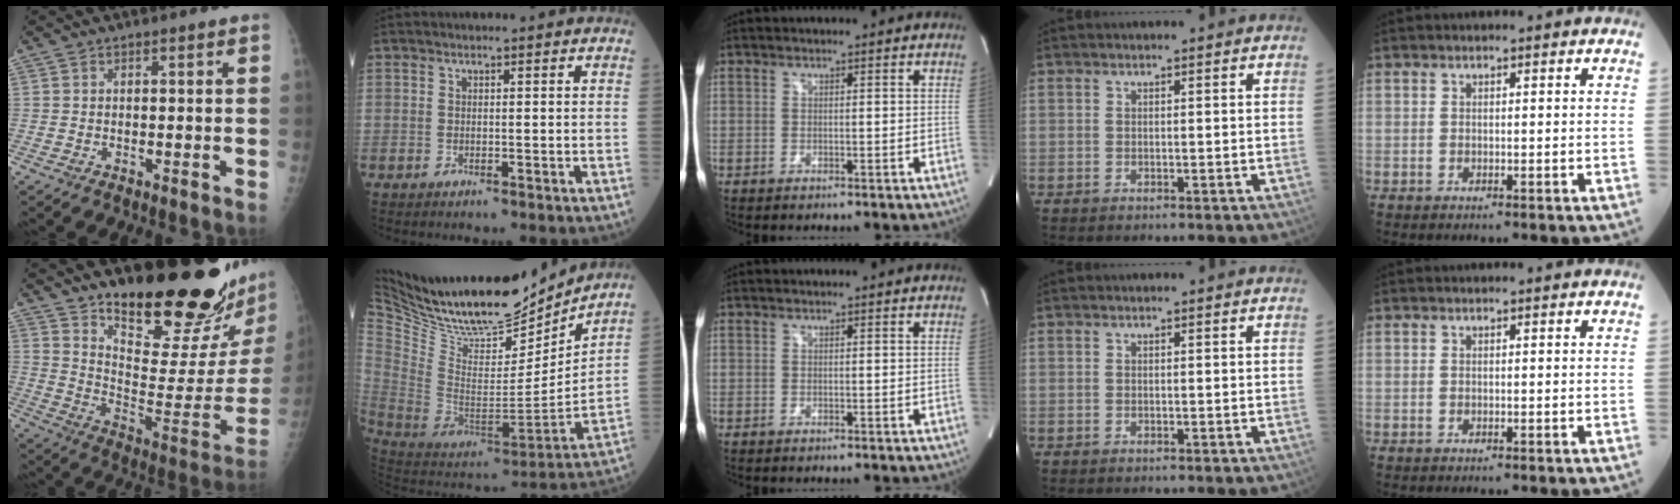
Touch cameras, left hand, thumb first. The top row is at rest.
{"thumb": {"total": 25.2, "force": [20.5, 5.5, 13.7], "torque": [-0.168, -0.165, 0.296]}, "index": {"total": 21.7, "force": [19.5, 5.4, 7.9], "torque": [-0.148, -0.046, 0.322]}}